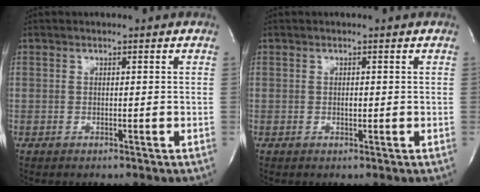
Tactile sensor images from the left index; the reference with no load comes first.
{"total": 0.7, "force": [0.3, 0.2, 0.5], "torque": [-0.011, -0.001, 0.006]}